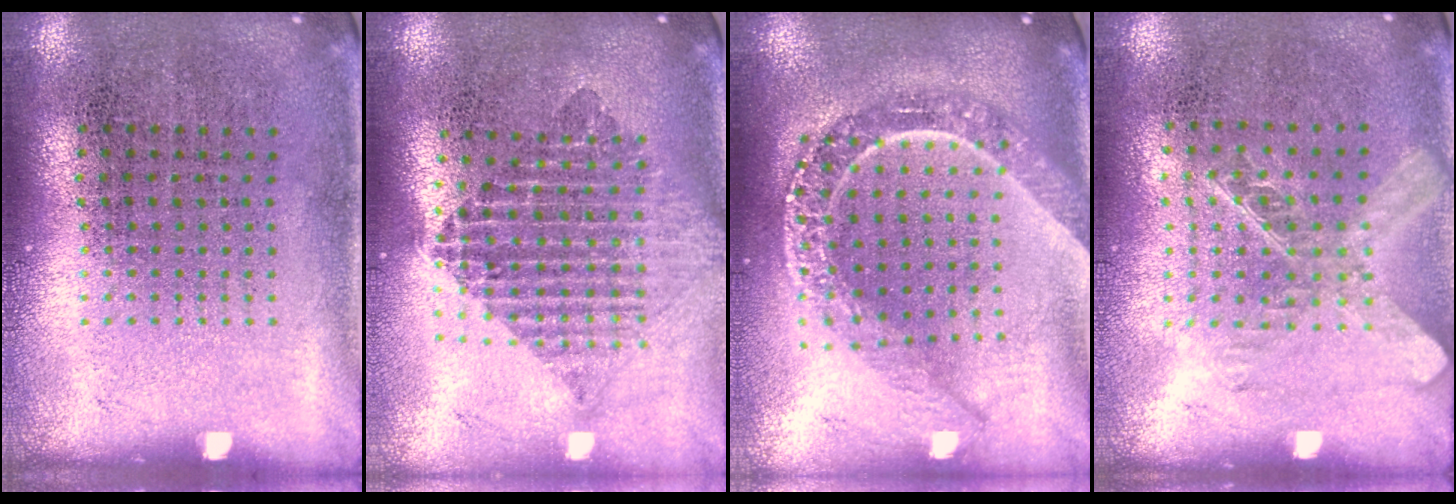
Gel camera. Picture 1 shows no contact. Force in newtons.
{"total": 2.1, "press": 1.7, "slide": 1.2}
{"total": 2.4, "press": 2.0, "slide": 1.3}
{"total": 1.6, "press": 1.4, "slide": 0.8}